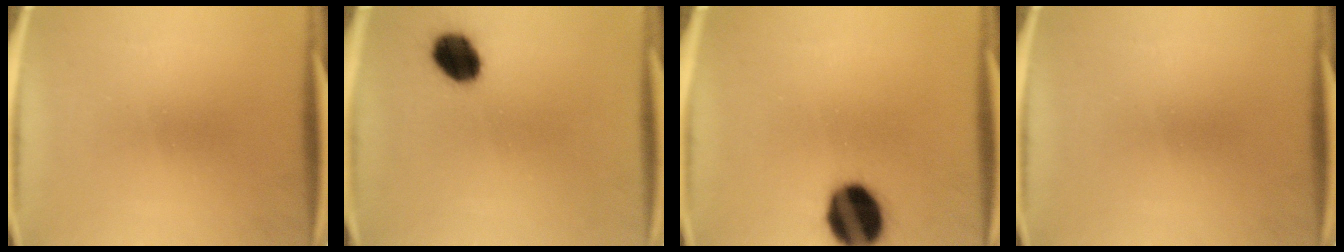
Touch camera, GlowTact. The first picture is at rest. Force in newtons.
{"total": 8.6}
{"total": 15.8}
{"total": 0.0}